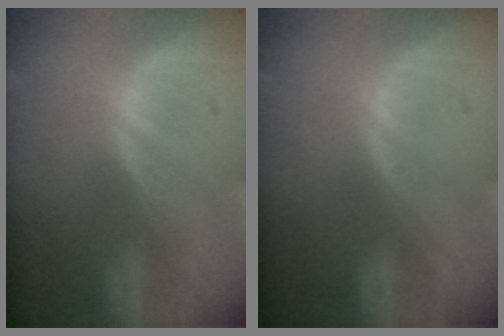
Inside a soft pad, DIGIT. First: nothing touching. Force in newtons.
{"total": 0.0}